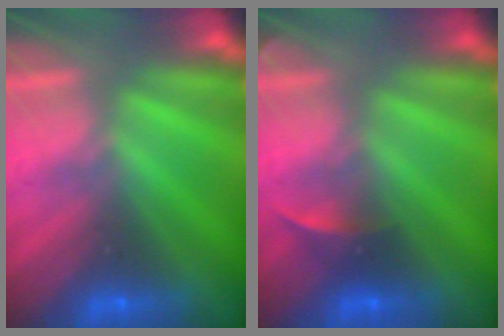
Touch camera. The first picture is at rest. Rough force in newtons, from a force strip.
{"total": 2.2}